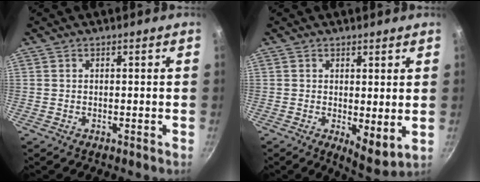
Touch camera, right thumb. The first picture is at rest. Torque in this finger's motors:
{"motor_torque": [-0.45, -0.04, -0.06, -0.03, 0.07]}